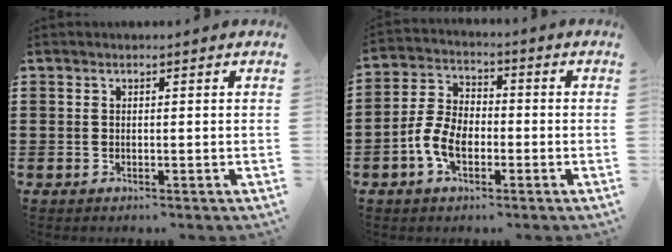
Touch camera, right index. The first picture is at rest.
{"total": 6.5, "force": [-2.5, 3.8, 4.7], "torque": [-0.115, 0.005, -0.053]}